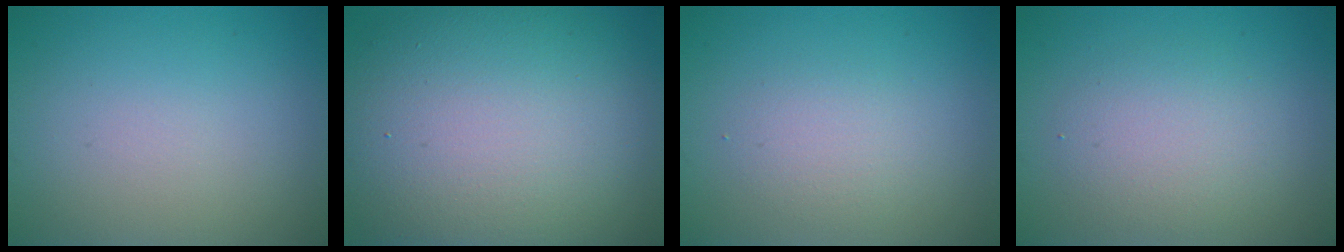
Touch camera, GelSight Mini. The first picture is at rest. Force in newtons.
{"total": 15.0, "press": 14.9, "slide": 1.3}
{"total": 2.0, "press": 2.0, "slide": 0.1}
{"total": 3.2, "press": 3.2, "slide": 0.3}